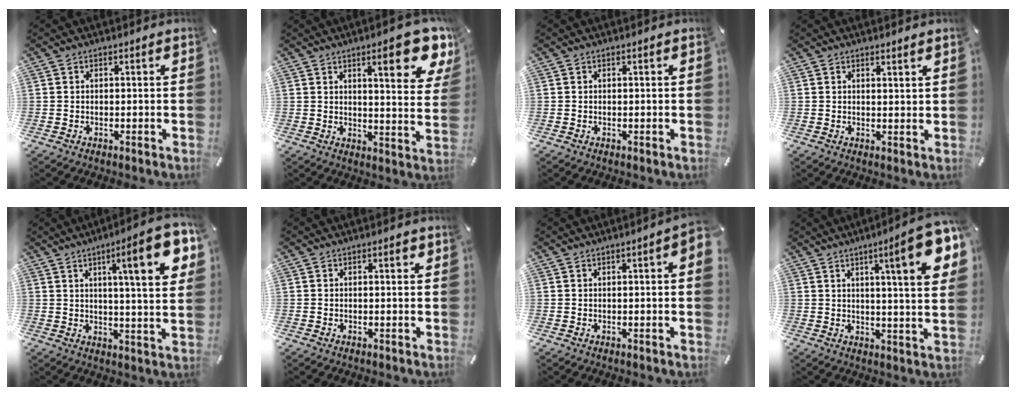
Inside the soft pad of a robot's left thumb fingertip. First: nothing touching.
{"total": 14.4, "force": [7.9, 3.6, 11.4], "torque": [-0.148, -0.045, 0.120]}
{"total": 0.0}
{"total": 1.4, "force": [1.3, 0.1, 0.3], "torque": [0.001, -0.008, 0.023]}
{"total": 16.7, "force": [6.8, 2.9, 14.9], "torque": [-0.224, -0.026, 0.092]}
{"total": 1.4, "force": [0.4, 0.4, 1.2], "torque": [-0.017, 0.001, 0.003]}
{"total": 3.0, "force": [0.5, 0.5, 3.0], "torque": [-0.045, -0.001, 0.007]}
{"total": 16.2, "force": [6.8, 2.3, 14.6], "torque": [-0.216, -0.028, 0.093]}